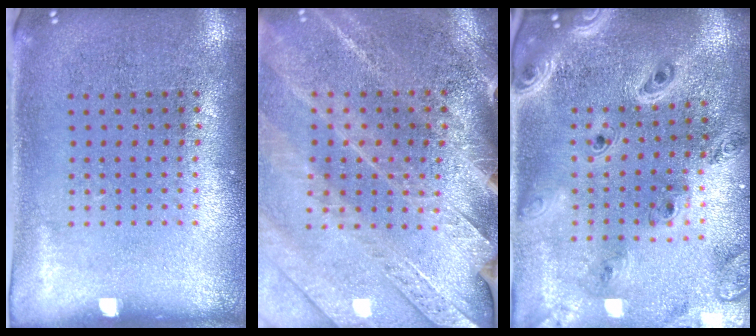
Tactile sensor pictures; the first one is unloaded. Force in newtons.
{"total": 3.0, "press": 3.0, "slide": 0.3}
{"total": 2.5, "press": 2.2, "slide": 1.2}